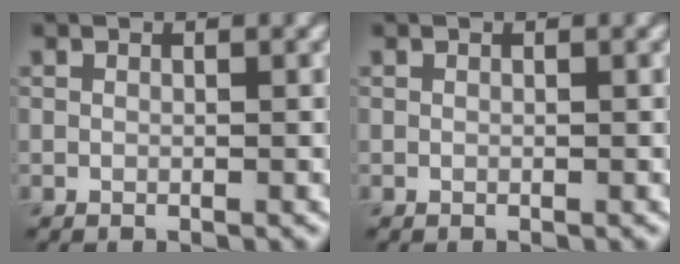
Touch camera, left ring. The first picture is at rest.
{"total": 0.0}